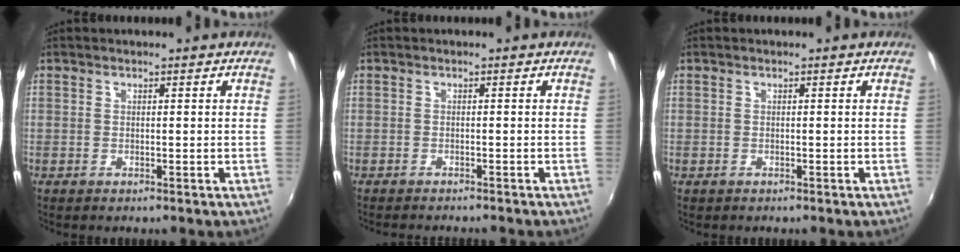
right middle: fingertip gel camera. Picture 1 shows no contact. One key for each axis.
{"total": 3.1, "fx": -2.9, "fy": 0.3, "fz": 1.0, "tx": -0.028, "ty": -0.014, "tz": -0.048}
{"total": 0.0}